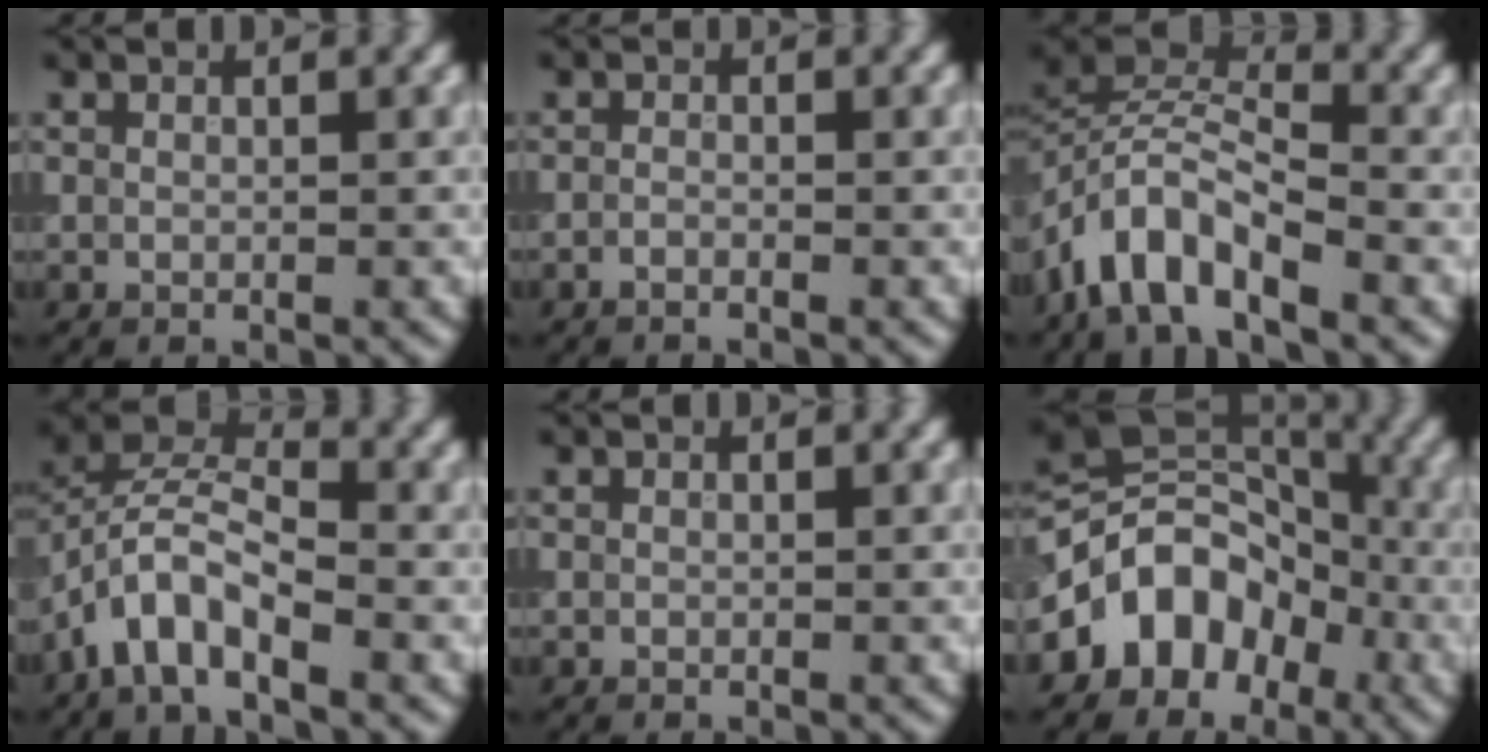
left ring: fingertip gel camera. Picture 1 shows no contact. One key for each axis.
{"total": 0.7, "fx": -0.6, "fy": 0.1, "fz": 0.4, "tx": -0.008, "ty": 0.000, "tz": -0.013}
{"total": 6.3, "fx": -3.8, "fy": 2.7, "fz": 4.3, "tx": -0.068, "ty": 0.005, "tz": -0.080}
{"total": 5.9, "fx": -3.2, "fy": 2.6, "fz": 4.2, "tx": -0.075, "ty": 0.011, "tz": -0.070}
{"total": 0.0}
{"total": 8.1, "fx": -3.2, "fy": 6.3, "fz": 4.1, "tx": -0.043, "ty": 0.016, "tz": -0.071}